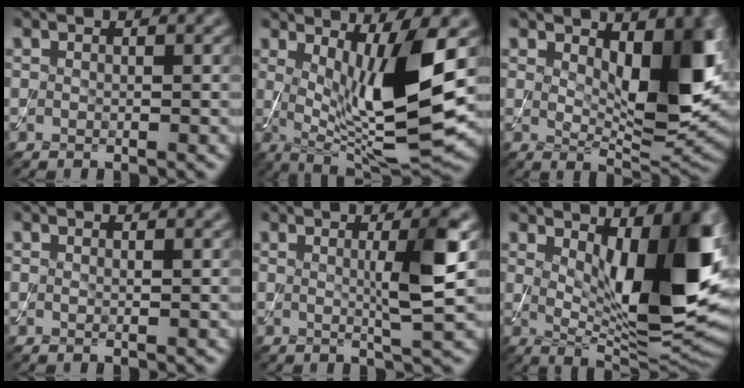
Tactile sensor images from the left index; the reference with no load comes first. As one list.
[{"total": 10.4, "force": [1.8, 2.5, 9.9], "torque": [-0.162, -0.023, 0.042]}, {"total": 8.9, "force": [2.1, 3.8, 7.8], "torque": [-0.112, -0.012, 0.042]}, {"total": 0.0}, {"total": 4.8, "force": [0.5, 0.6, 4.7], "torque": [-0.070, -0.001, 0.006]}, {"total": 13.0, "force": [2.8, 4.2, 12.0], "torque": [-0.157, -0.012, 0.048]}]